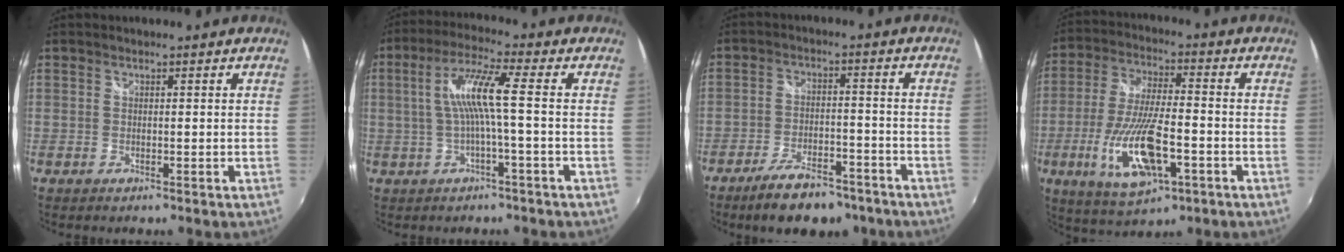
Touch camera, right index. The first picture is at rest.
{"total": 7.8, "force": [-0.5, -0.5, 7.8], "torque": [-0.159, 0.007, -0.003]}
{"total": 11.8, "force": [-9.0, 4.4, 6.3], "torque": [-0.129, -0.001, -0.137]}
{"total": 15.8, "force": [-5.4, 5.6, 13.8], "torque": [-0.286, -0.018, -0.095]}